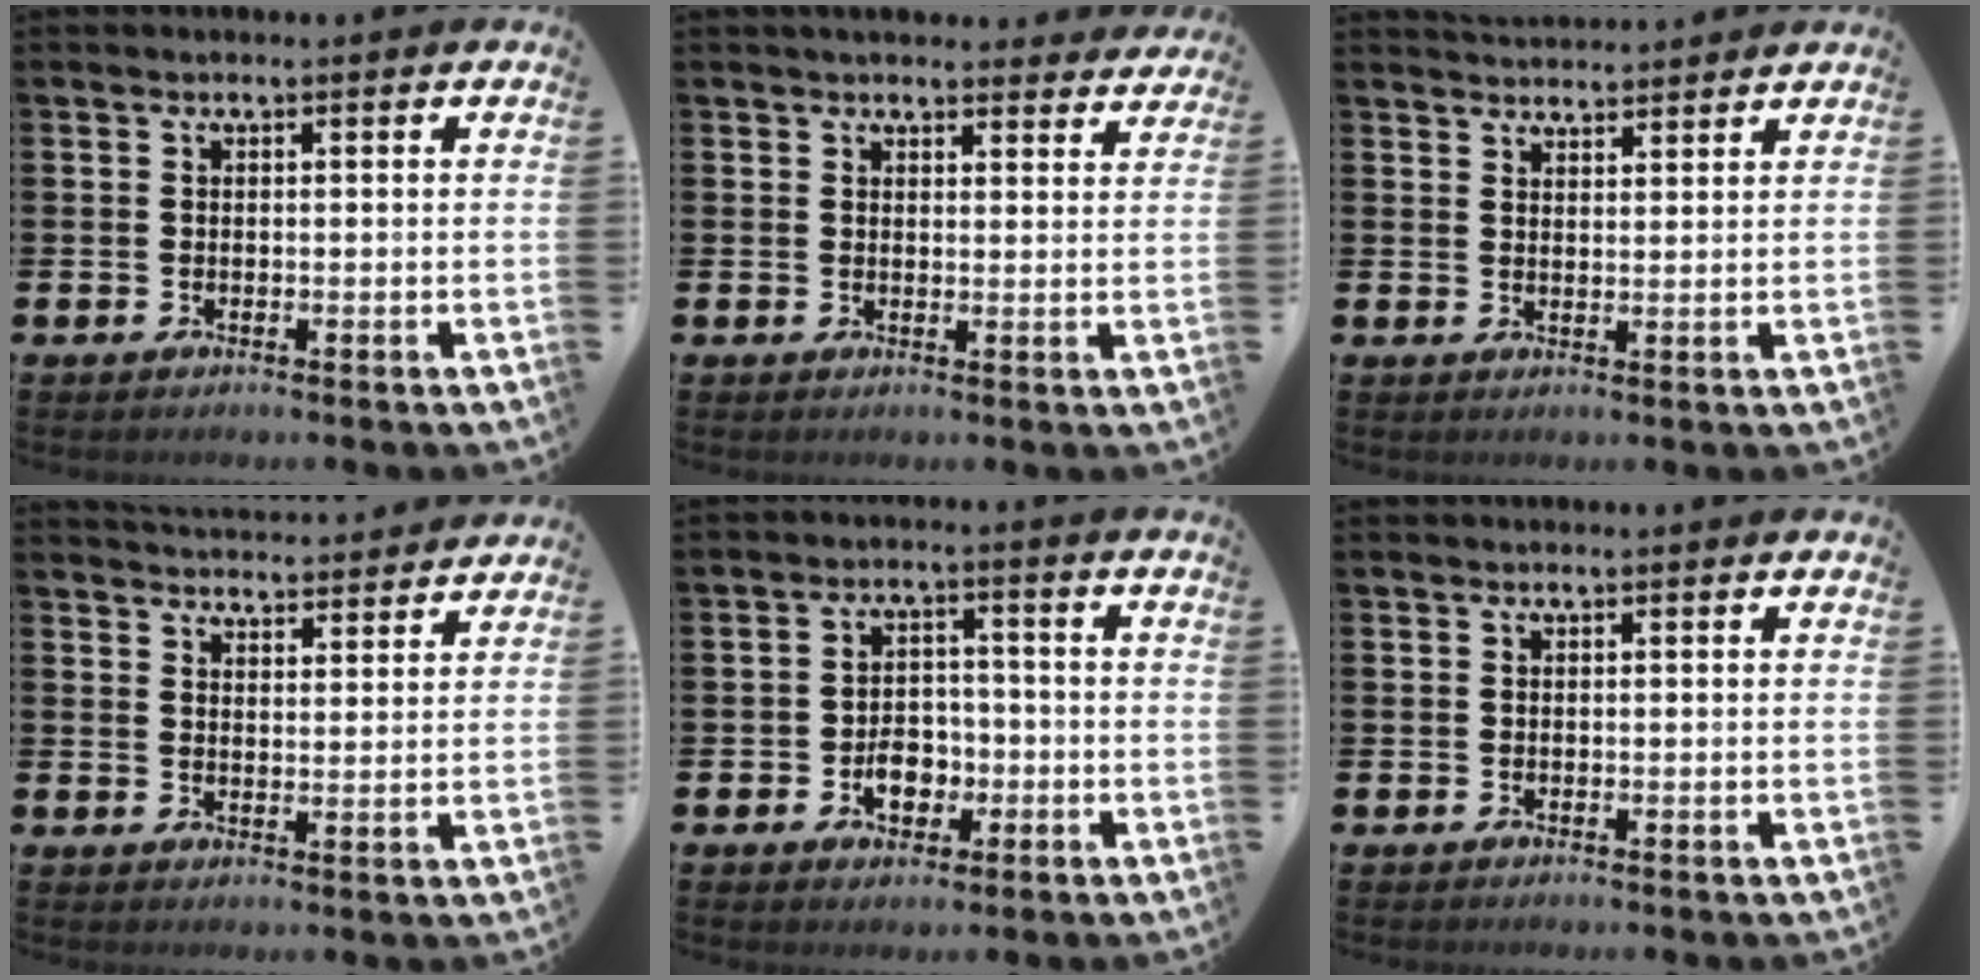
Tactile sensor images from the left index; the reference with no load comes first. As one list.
[{"total": 3.4, "force": [3.3, 0.6, 0.2], "torque": [-0.001, -0.018, 0.059]}, {"total": 3.2, "force": [3.2, 0.4, -0.1], "torque": [-0.006, -0.016, 0.059]}, {"total": 4.3, "force": [4.2, 0.4, -0.2], "torque": [-0.007, -0.029, 0.077]}, {"total": 4.3, "force": [-1.5, 3.1, 2.6], "torque": [-0.036, 0.001, -0.033]}, {"total": 0.0}]